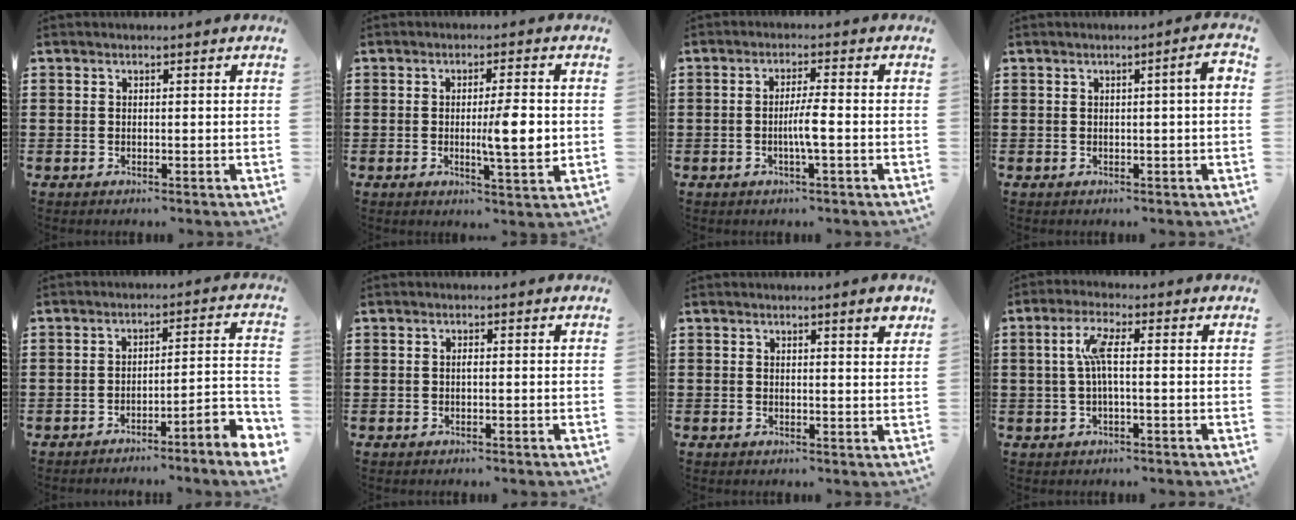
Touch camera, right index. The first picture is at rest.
{"total": 6.8, "force": [-0.1, 1.2, 6.7], "torque": [-0.101, -0.008, -0.008]}
{"total": 3.6, "force": [-0.9, 0.0, 3.5], "torque": [-0.069, -0.007, -0.020]}
{"total": 2.9, "force": [0.1, 0.0, 2.9], "torque": [-0.042, -0.005, -0.003]}
{"total": 4.9, "force": [-4.2, -0.4, 2.5], "torque": [-0.041, -0.009, -0.085]}
{"total": 0.6, "force": [-0.1, 0.1, 0.6], "torque": [-0.012, -0.004, -0.001]}
{"total": 2.4, "force": [1.6, 0.0, 1.7], "torque": [-0.030, -0.002, 0.027]}
{"total": 4.9, "force": [0.2, 0.7, 4.8], "torque": [-0.106, -0.003, -0.006]}